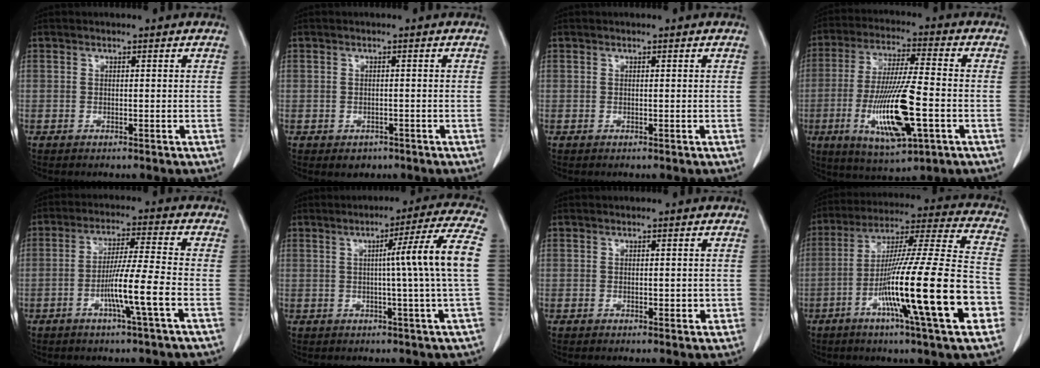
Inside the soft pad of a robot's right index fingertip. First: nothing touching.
{"total": 2.0, "force": [-1.1, 1.6, 0.5], "torque": [-0.004, 0.004, -0.008]}
{"total": 0.0}
{"total": 15.2, "force": [-4.2, 2.3, 14.4], "torque": [-0.282, -0.019, -0.069]}
{"total": 8.5, "force": [-3.0, -1.0, 7.9], "torque": [-0.143, -0.002, -0.058]}
{"total": 11.1, "force": [0.7, -2.4, 10.8], "torque": [-0.144, 0.004, 0.008]}
{"total": 1.5, "force": [-0.2, 0.9, 1.2], "torque": [-0.011, 0.000, 0.000]}
{"total": 24.0, "force": [-8.0, 0.3, 22.6], "torque": [-0.350, -0.021, -0.140]}